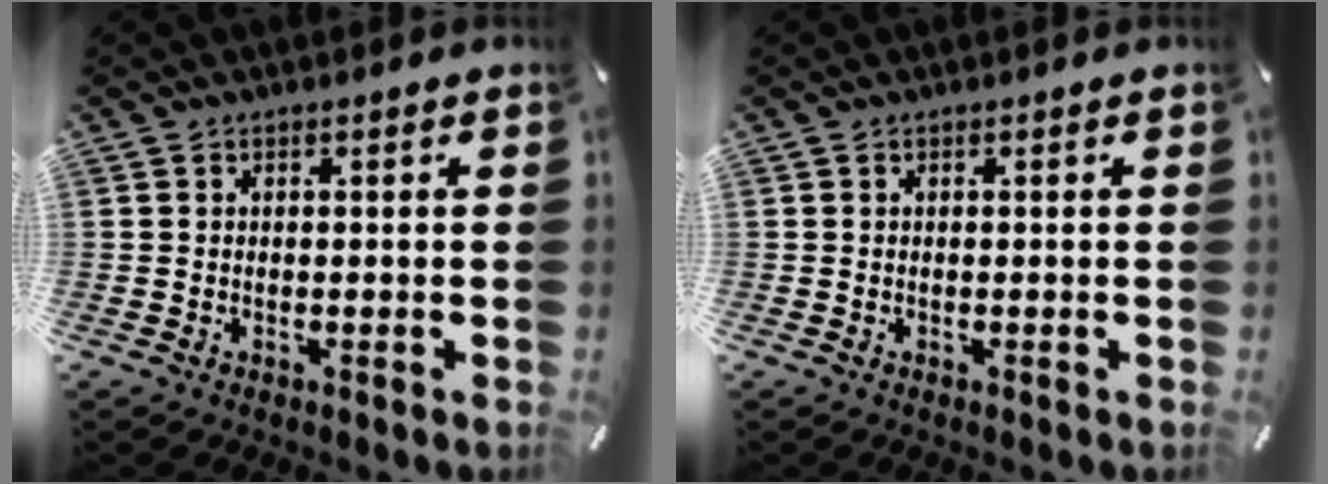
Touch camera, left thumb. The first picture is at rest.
{"total": 0.0}